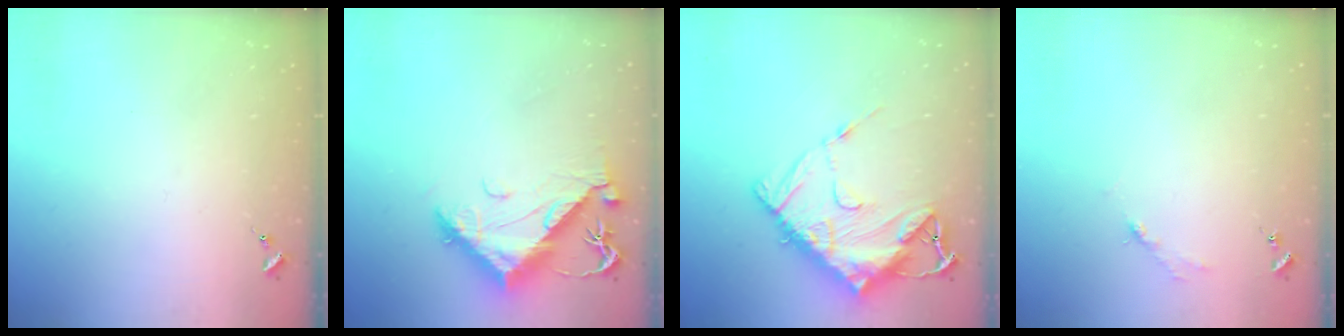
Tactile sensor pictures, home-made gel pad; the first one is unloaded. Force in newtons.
{"total": 12.3, "press": 12.2, "slide": 1.5}
{"total": 18.7, "press": 18.6, "slide": 1.9}
{"total": 2.7, "press": 2.7, "slide": 0.4}